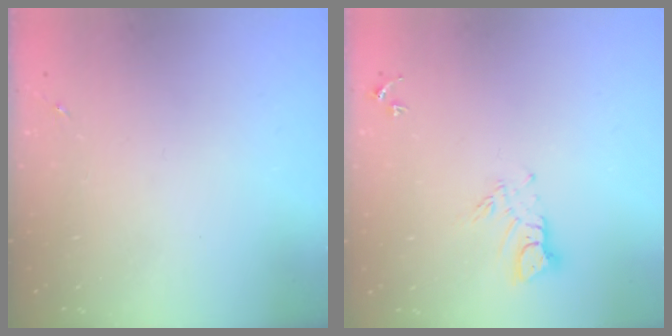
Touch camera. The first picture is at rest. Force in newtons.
{"total": 6.7, "press": 6.7, "slide": 0.6}